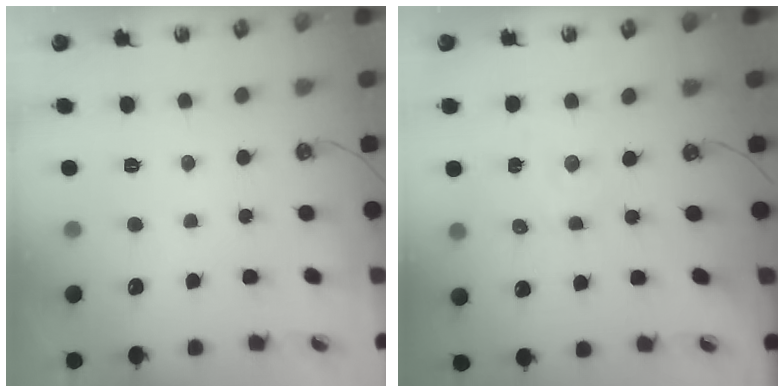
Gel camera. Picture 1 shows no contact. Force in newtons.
{"total": 2.3, "press": 2.3, "slide": 0.3}